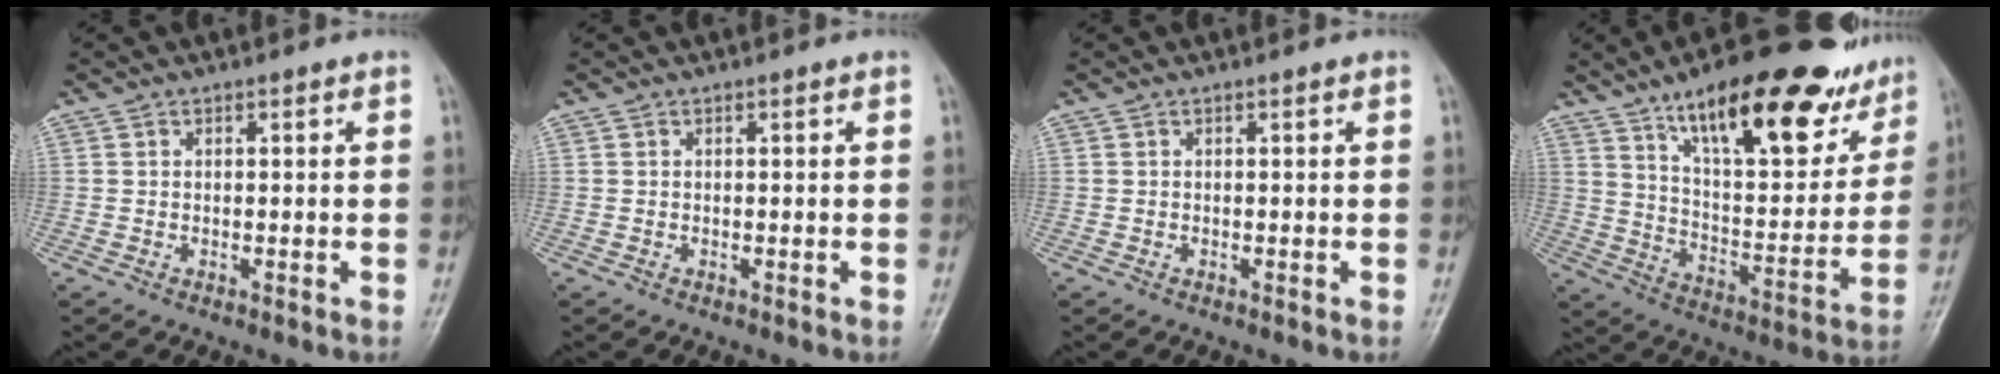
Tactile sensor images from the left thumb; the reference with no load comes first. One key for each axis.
{"total": 0.0}
{"total": 0.0}
{"total": 26.0, "fx": 16.6, "fy": 9.4, "fz": 17.6, "tx": -0.208, "ty": -0.049, "tz": 0.258}